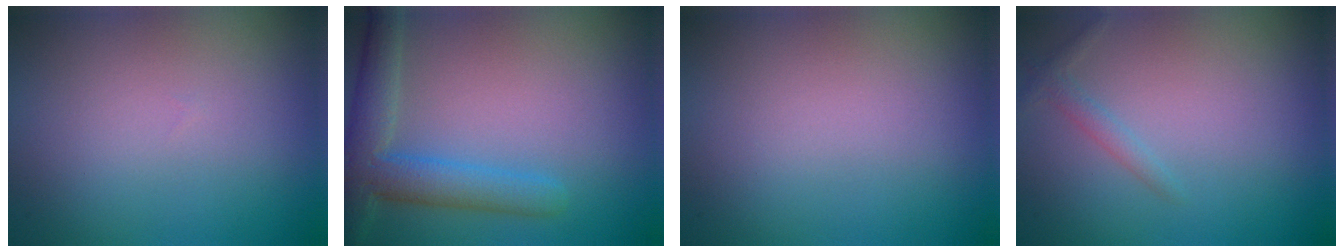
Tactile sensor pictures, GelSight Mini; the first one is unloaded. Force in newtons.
{"total": 5.3, "press": 5.2, "slide": 0.4}
{"total": 0.0}
{"total": 1.1, "press": 1.1, "slide": 0.0}